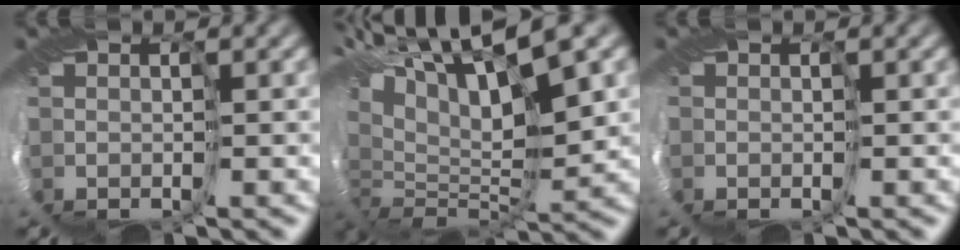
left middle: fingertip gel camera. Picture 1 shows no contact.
{"total": 11.5, "force": [6.2, 4.1, 8.7], "torque": [-0.178, 0.022, 0.107]}
{"total": 0.8, "force": [-0.4, 0.6, 0.2], "torque": [-0.001, -0.001, -0.005]}